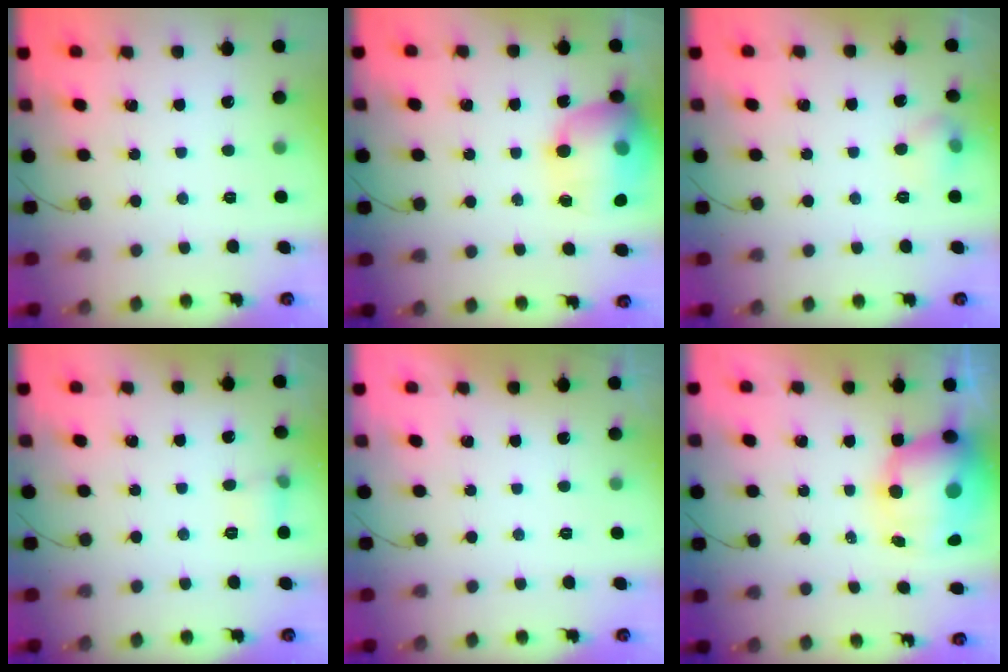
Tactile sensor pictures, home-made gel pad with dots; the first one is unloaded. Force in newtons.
{"total": 18.5, "press": 18.3, "slide": 2.9}
{"total": 6.2, "press": 6.0, "slide": 1.7}
{"total": 6.0, "press": 5.6, "slide": 2.0}
{"total": 0.0}
{"total": 12.6, "press": 12.1, "slide": 3.4}